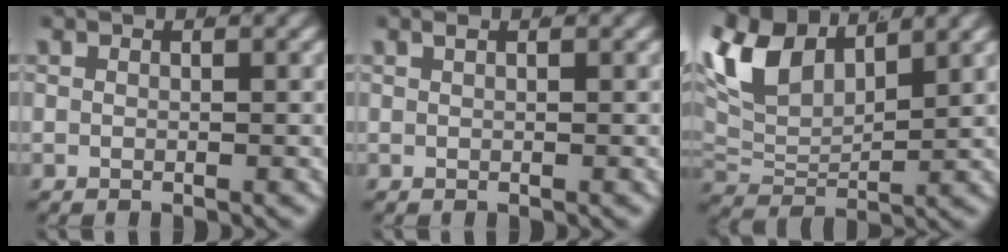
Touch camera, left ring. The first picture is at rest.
{"total": 0.6, "force": [0.3, -0.5, 0.1], "torque": [0.001, 0.001, 0.007]}
{"total": 9.9, "force": [3.9, 6.3, 6.6], "torque": [-0.156, -0.014, 0.076]}